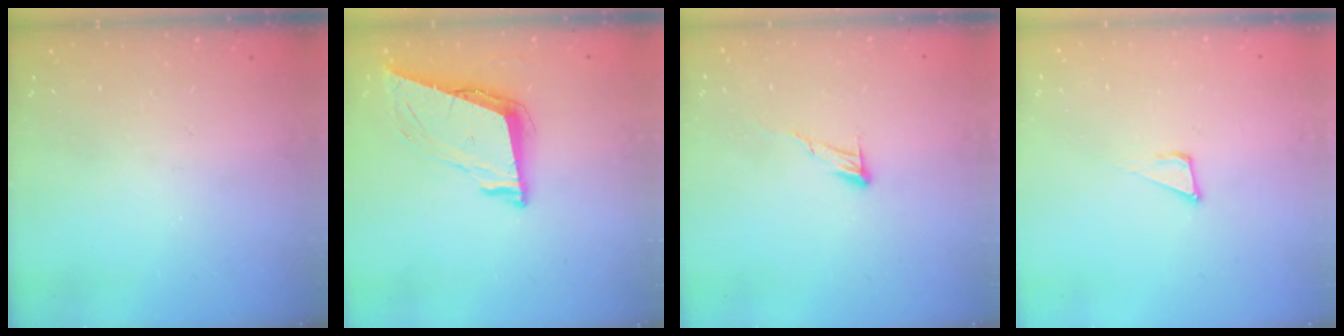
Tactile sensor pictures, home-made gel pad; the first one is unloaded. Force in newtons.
{"total": 9.0, "press": 8.6, "slide": 2.9}
{"total": 6.5, "press": 6.5, "slide": 0.4}
{"total": 4.3, "press": 4.3, "slide": 0.1}